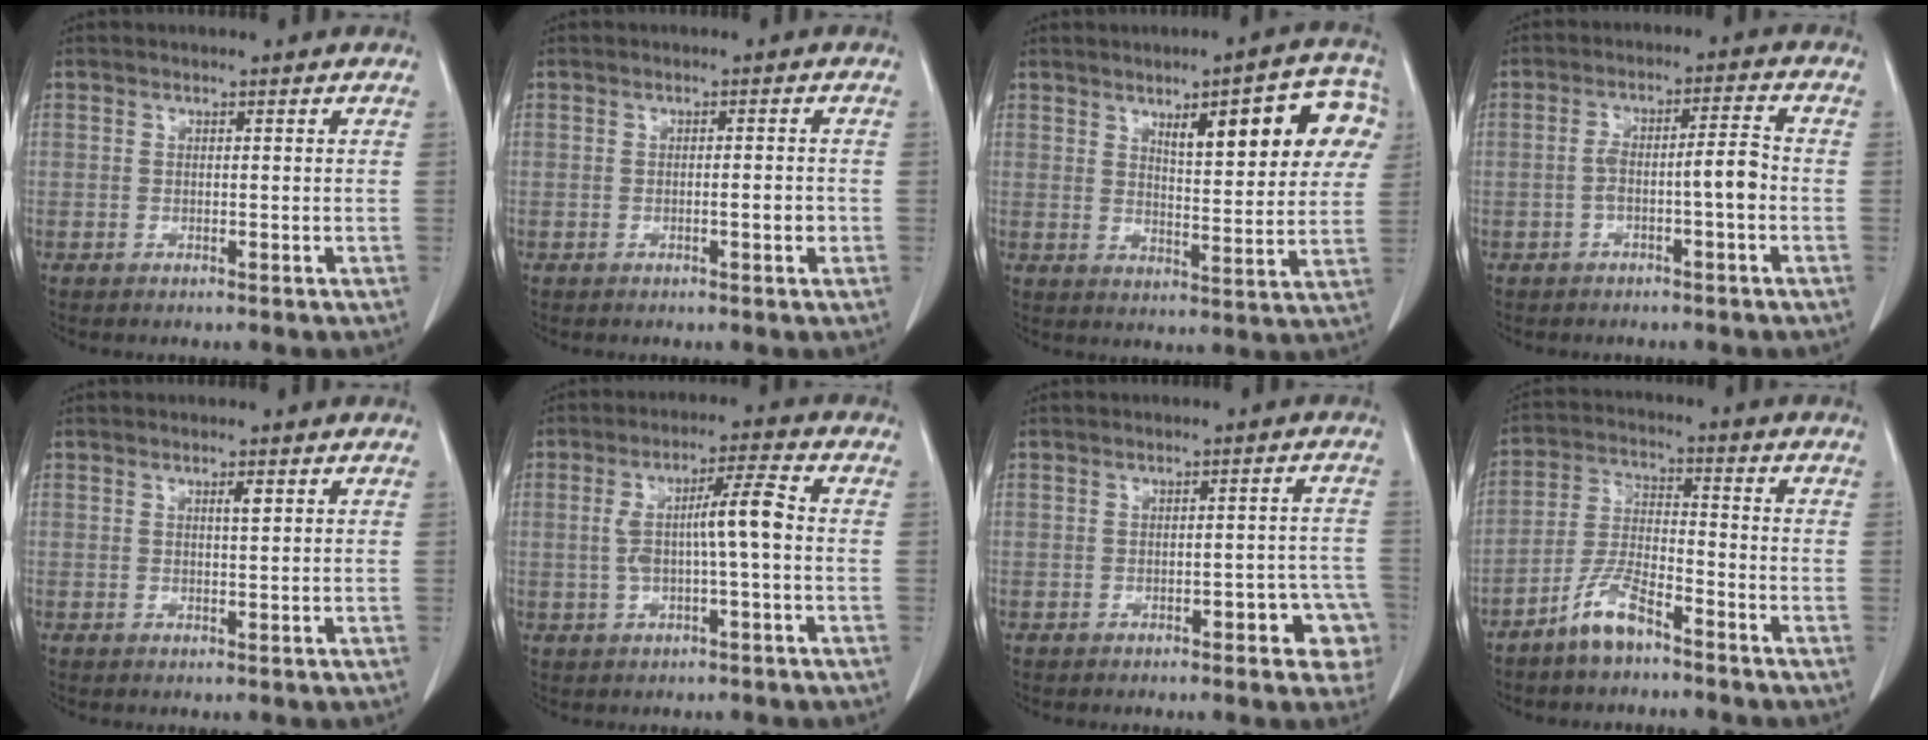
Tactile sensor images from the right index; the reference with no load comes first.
{"total": 1.8, "force": [-0.6, 0.3, 1.7], "torque": [-0.028, 0.000, -0.009]}
{"total": 13.8, "force": [5.6, 3.3, 12.2], "torque": [-0.151, 0.019, 0.072]}
{"total": 5.4, "force": [-1.6, 0.5, 5.1], "torque": [-0.092, 0.023, -0.023]}
{"total": 1.2, "force": [0.5, 0.1, 1.1], "torque": [-0.021, -0.001, 0.008]}
{"total": 7.3, "force": [-0.1, 0.5, 7.3], "torque": [-0.135, 0.019, -0.001]}
{"total": 6.2, "force": [-2.6, 2.1, 5.2], "torque": [-0.043, 0.016, -0.029]}
{"total": 7.0, "force": [-5.3, 1.6, 4.3], "torque": [-0.100, -0.006, -0.106]}